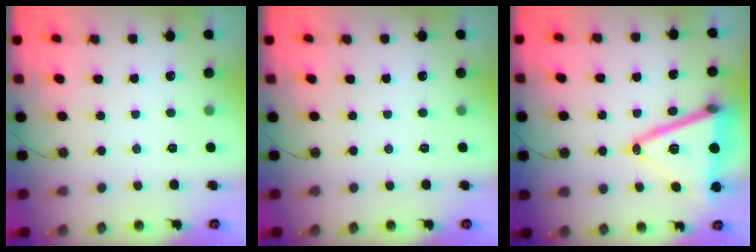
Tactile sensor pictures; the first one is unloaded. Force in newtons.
{"total": 0.0}
{"total": 18.5, "press": 18.1, "slide": 4.0}